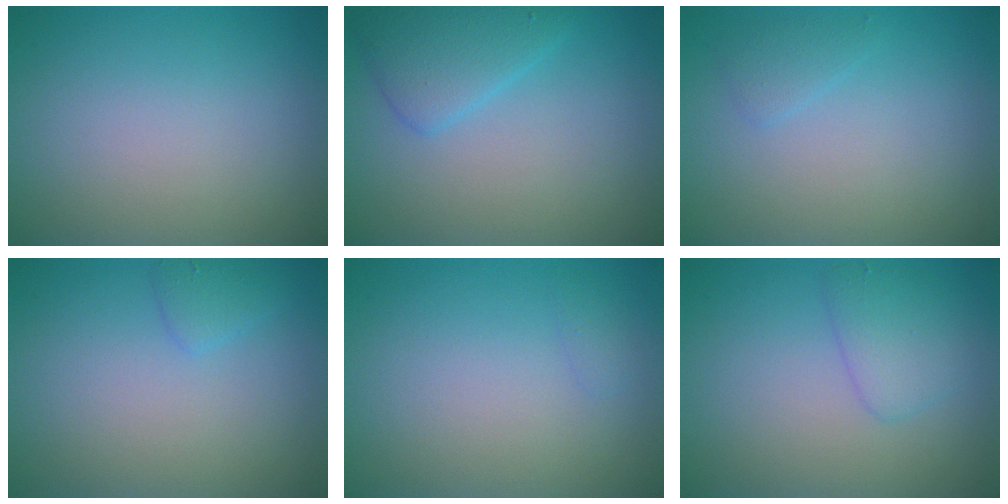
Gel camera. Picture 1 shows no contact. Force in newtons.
{"total": 3.3, "press": 3.3, "slide": 0.0}
{"total": 1.1, "press": 1.1, "slide": 0.1}
{"total": 1.1, "press": 1.1, "slide": 0.1}
{"total": 0.6, "press": 0.6, "slide": 0.0}
{"total": 2.3, "press": 2.3, "slide": 0.2}